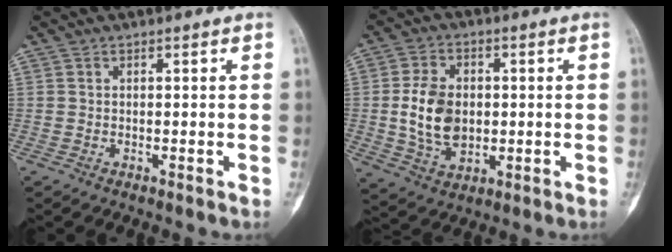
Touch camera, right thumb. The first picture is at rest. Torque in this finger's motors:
{"motor_torque": [1.09, 1.33, 0.69, -0.80, 0.02]}